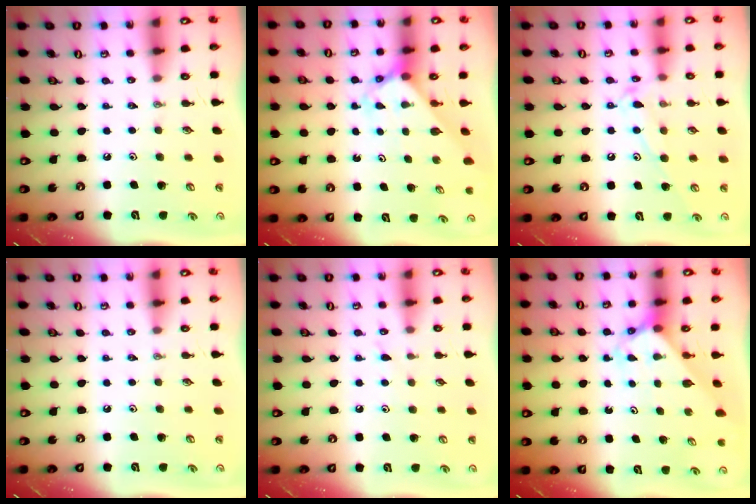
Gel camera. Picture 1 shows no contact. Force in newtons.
{"total": 2.7, "press": 2.7, "slide": 0.2}
{"total": 11.3, "press": 11.3, "slide": 0.7}
{"total": 0.0}
{"total": 6.4, "press": 6.4, "slide": 0.7}
{"total": 2.7, "press": 2.7, "slide": 0.1}